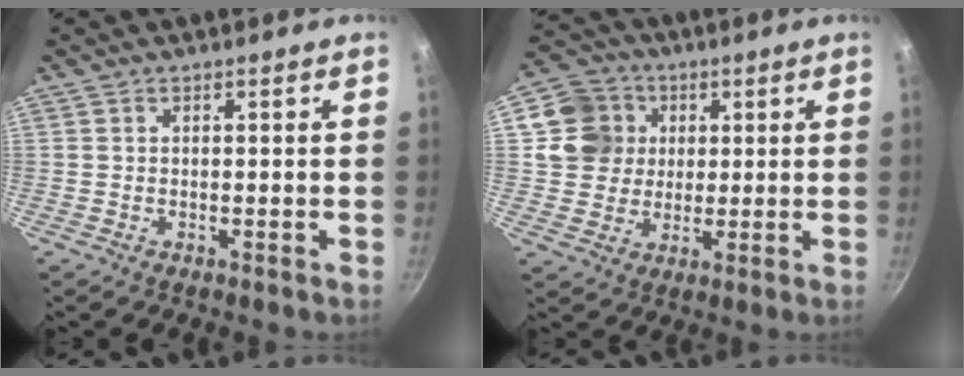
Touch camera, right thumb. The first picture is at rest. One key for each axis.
{"total": 10.0, "fx": 2.5, "fy": 9.1, "fz": 3.1, "tx": -0.021, "ty": 0.010, "tz": 0.039}